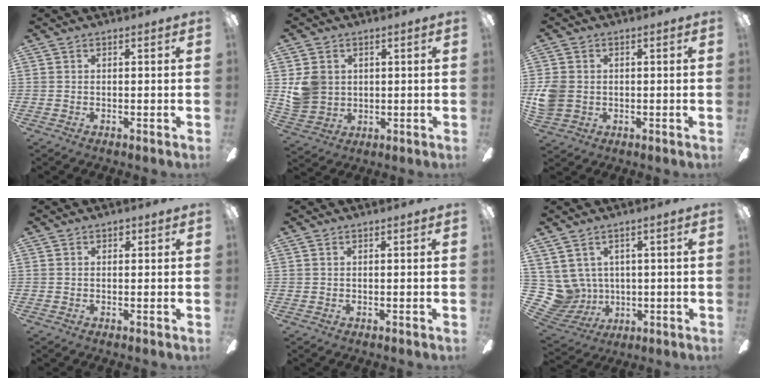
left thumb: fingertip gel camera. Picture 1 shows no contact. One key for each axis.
{"total": 7.2, "fx": 1.9, "fy": 6.6, "fz": 2.1, "tx": -0.040, "ty": 0.006, "tz": 0.040}
{"total": 5.7, "fx": 0.0, "fy": 5.0, "fz": 2.7, "tx": -0.057, "ty": 0.010, "tz": 0.004}
{"total": 1.0, "fx": 0.5, "fy": 0.8, "fz": 0.4, "tx": 0.000, "ty": 0.000, "tz": 0.007}
{"total": 0.0}
{"total": 8.0, "fx": 2.3, "fy": 7.5, "fz": 1.4, "tx": -0.092, "ty": -0.022, "tz": 0.052}